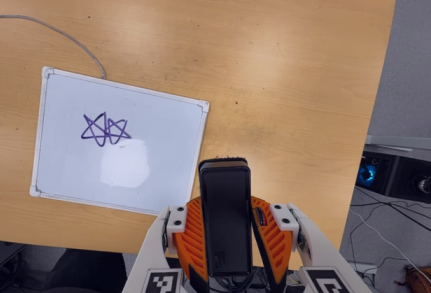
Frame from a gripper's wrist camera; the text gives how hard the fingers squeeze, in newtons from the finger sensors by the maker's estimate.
{"total": 6.3, "left": 5.5, "right": 7.2}